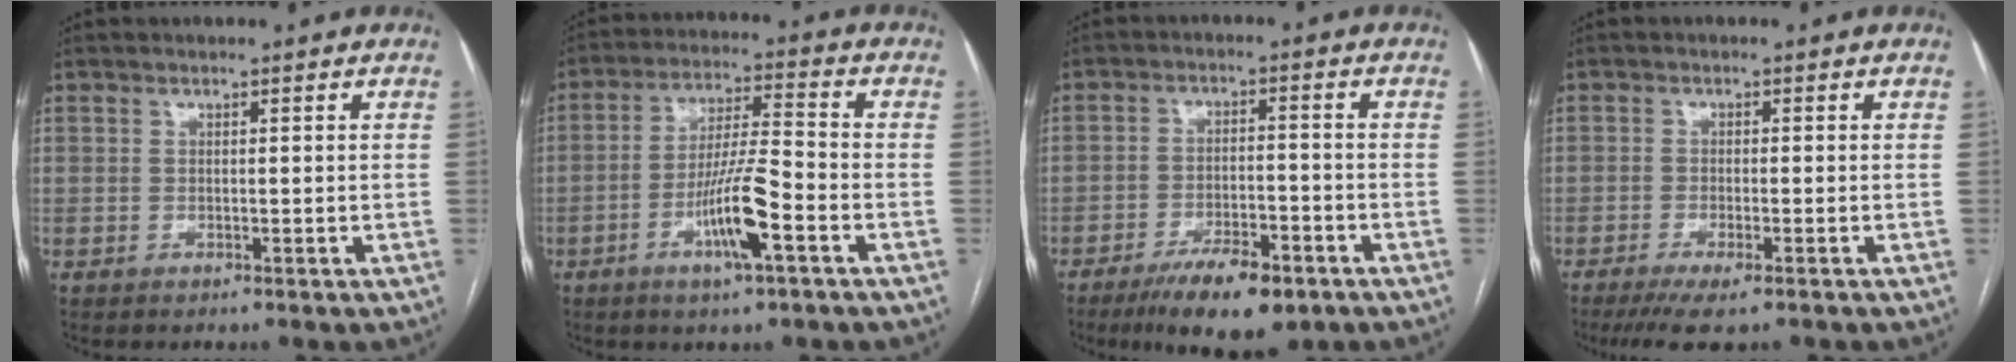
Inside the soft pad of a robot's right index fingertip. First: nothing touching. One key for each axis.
{"total": 10.1, "fx": -4.1, "fy": 0.8, "fz": 9.1, "tx": -0.172, "ty": -0.003, "tz": -0.075}
{"total": 10.3, "fx": -6.7, "fy": 3.0, "fz": 7.2, "tx": -0.118, "ty": -0.011, "tz": -0.106}
{"total": 5.4, "fx": -3.8, "fy": 0.8, "fz": 3.8, "tx": -0.060, "ty": -0.012, "tz": -0.057}